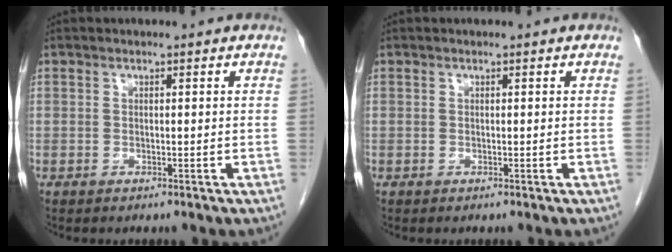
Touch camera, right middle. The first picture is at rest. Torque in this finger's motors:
{"motor_torque": [0.00, 0.00, 0.00, 0.00]}